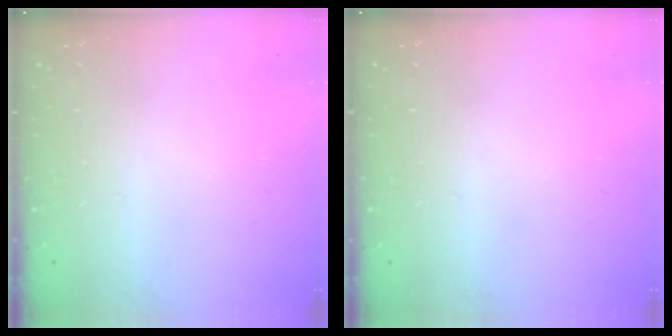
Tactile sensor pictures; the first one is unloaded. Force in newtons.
{"total": 0.0}